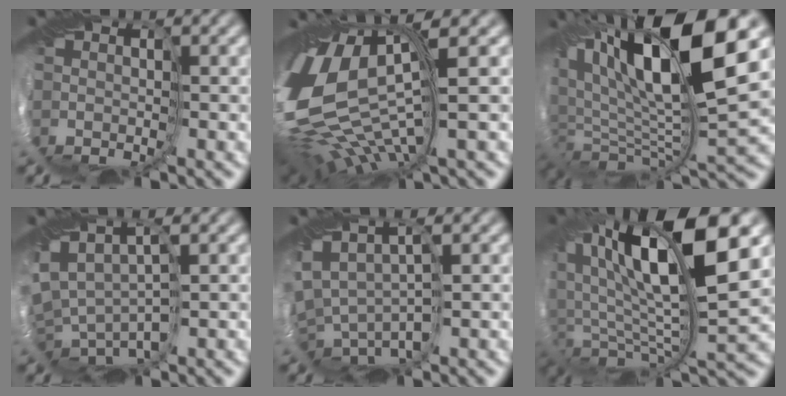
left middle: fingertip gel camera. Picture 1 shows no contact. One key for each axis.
{"total": 12.6, "fx": 1.7, "fy": 5.5, "fz": 11.2, "tx": -0.272, "ty": -0.003, "tz": 0.054}
{"total": 12.4, "fx": 5.3, "fy": 2.8, "fz": 10.9, "tx": -0.206, "ty": 0.021, "tz": 0.098}
{"total": 3.8, "fx": 0.1, "fy": 2.3, "fz": 3.0, "tx": -0.082, "ty": 0.007, "tz": 0.031}
{"total": 2.9, "fx": 0.2, "fy": 1.7, "fz": 2.3, "tx": -0.064, "ty": 0.012, "tz": 0.030}
{"total": 14.0, "fx": 4.8, "fy": 4.6, "fz": 12.3, "tx": -0.251, "ty": 0.022, "tz": 0.096}